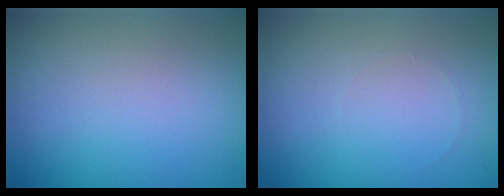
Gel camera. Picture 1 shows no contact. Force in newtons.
{"total": 0.0}